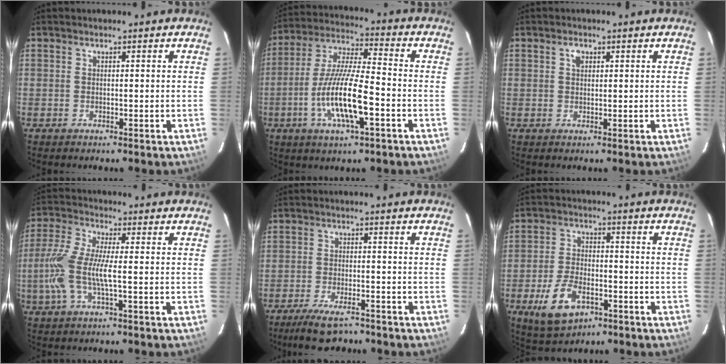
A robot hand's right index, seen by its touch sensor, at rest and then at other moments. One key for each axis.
{"total": 14.6, "fx": -4.9, "fy": 2.9, "fz": 13.5, "tx": -0.274, "ty": -0.008, "tz": -0.095}
{"total": 1.6, "fx": 0.7, "fy": 1.1, "fz": 1.0, "tx": -0.016, "ty": 0.007, "tz": 0.011}
{"total": 10.1, "fx": -1.7, "fy": 2.1, "fz": 9.7, "tx": -0.221, "ty": 0.001, "tz": -0.035}
{"total": 8.0, "fx": -6.5, "fy": 2.3, "fz": 4.1, "tx": -0.103, "ty": -0.013, "tz": -0.112}
{"total": 10.6, "fx": -5.0, "fy": 5.9, "fz": 7.3, "tx": -0.160, "ty": -0.003, "tz": -0.081}